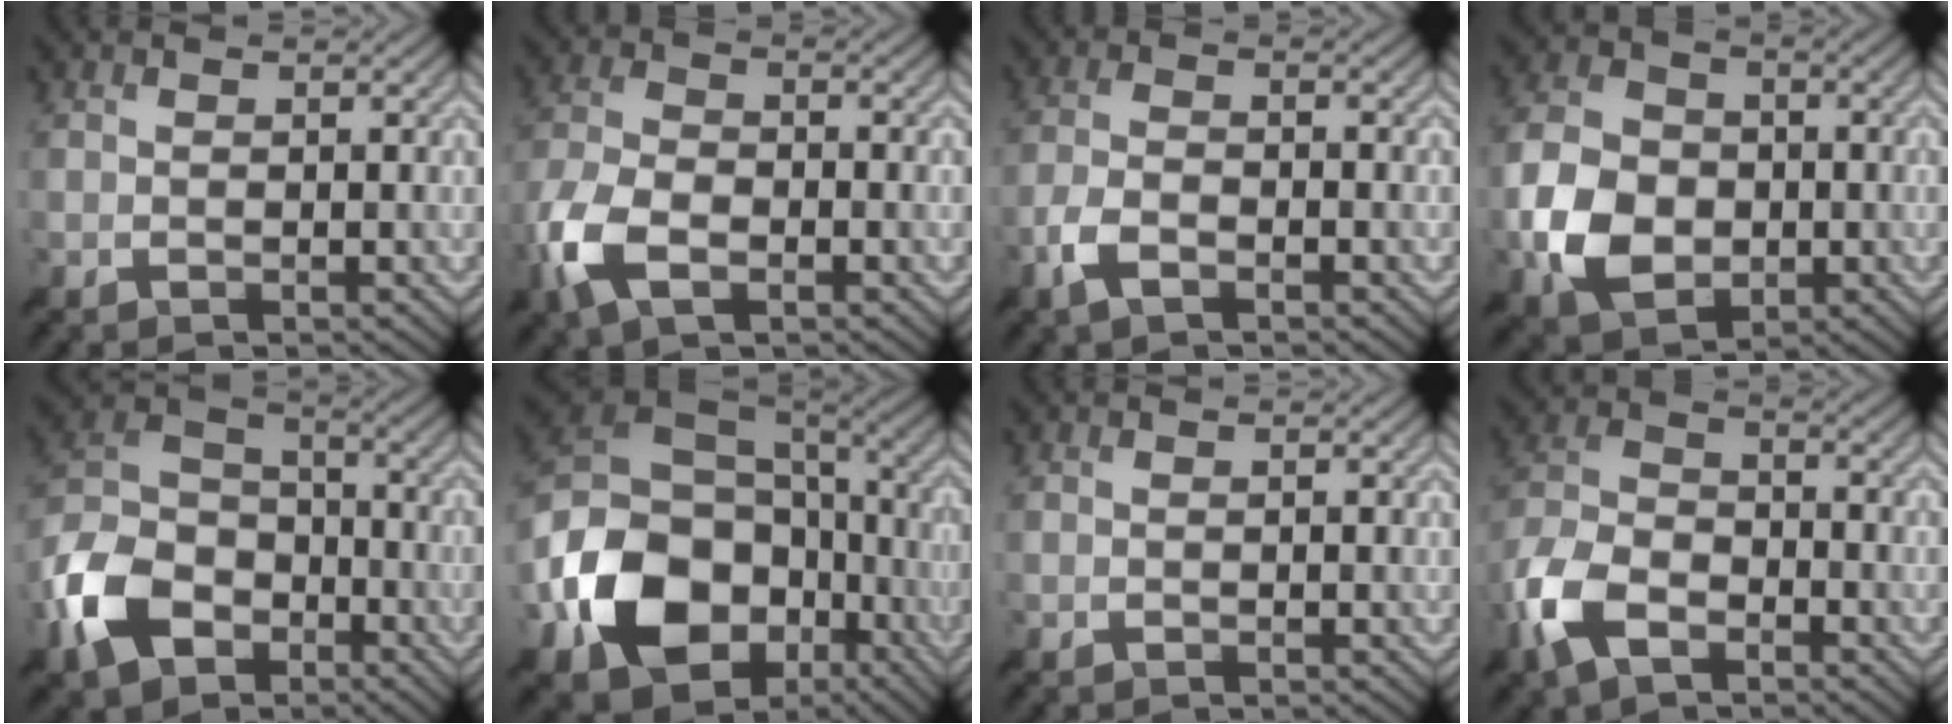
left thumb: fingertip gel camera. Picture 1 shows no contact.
{"total": 8.7, "force": [-4.0, 4.4, 6.4], "torque": [-0.156, -0.013, -0.085]}
{"total": 4.3, "force": [-2.5, 1.5, 3.3], "torque": [-0.078, -0.003, -0.055]}
{"total": 10.3, "force": [-2.7, 7.3, 6.8], "torque": [-0.166, -0.012, -0.058]}
{"total": 12.7, "force": [-6.5, 8.2, 7.1], "torque": [-0.182, -0.012, -0.147]}
{"total": 18.2, "force": [-6.5, 13.5, 10.3], "torque": [-0.250, -0.049, -0.107]}
{"total": 0.0}
{"total": 9.1, "force": [-5.0, 4.8, 6.0], "torque": [-0.149, -0.010, -0.113]}